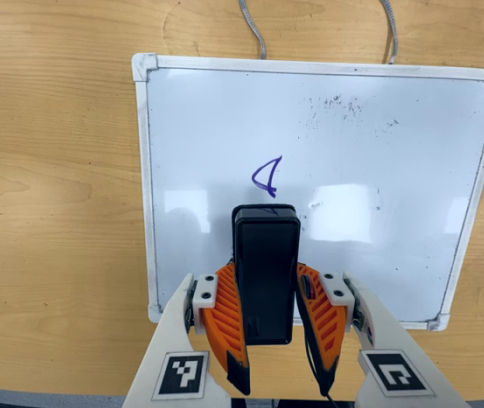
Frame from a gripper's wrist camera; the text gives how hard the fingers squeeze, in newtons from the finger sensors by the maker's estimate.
{"total": 6.1, "left": 5.1, "right": 7.1}